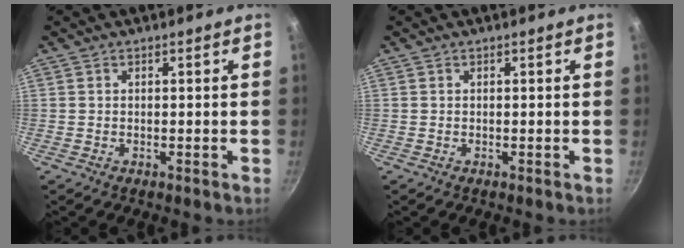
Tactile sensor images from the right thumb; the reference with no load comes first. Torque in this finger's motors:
{"motor_torque": [0.00, 0.00, 0.13, 0.11, 0.02]}